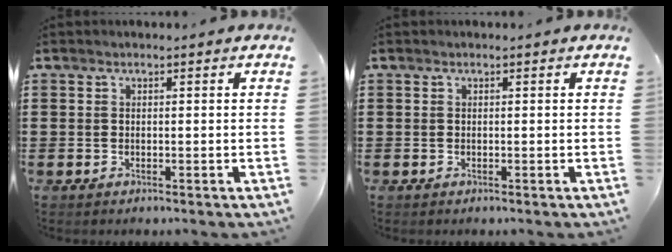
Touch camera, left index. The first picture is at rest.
{"total": 0.0}